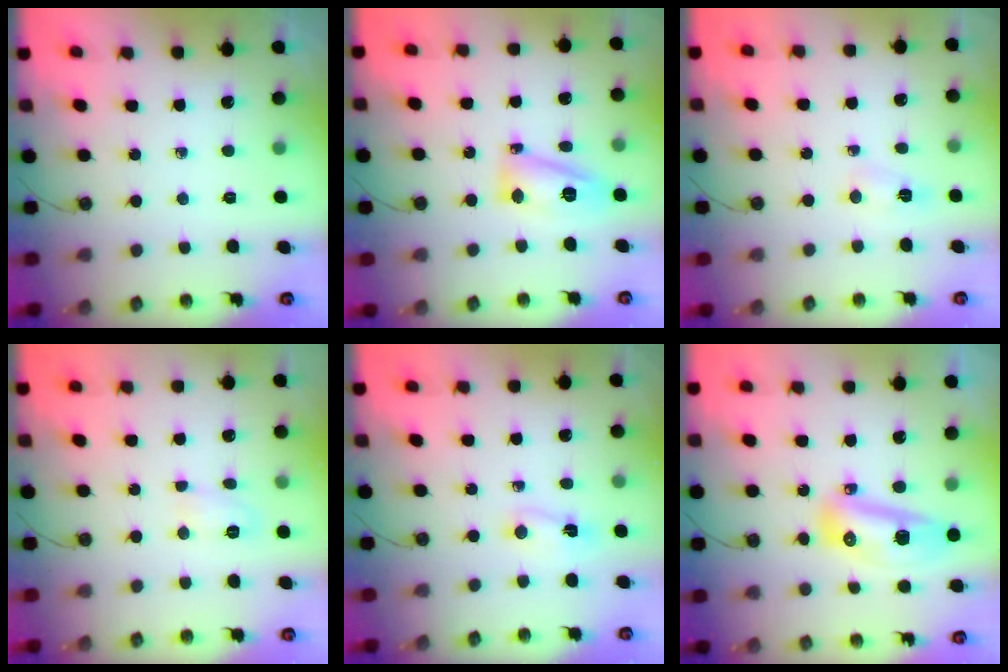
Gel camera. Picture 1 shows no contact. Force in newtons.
{"total": 12.4, "press": 12.3, "slide": 1.2}
{"total": 3.8, "press": 3.8, "slide": 0.5}
{"total": 5.1, "press": 5.0, "slide": 0.8}
{"total": 2.0, "press": 1.6, "slide": 1.2}
{"total": 11.9, "press": 11.9, "slide": 1.4}